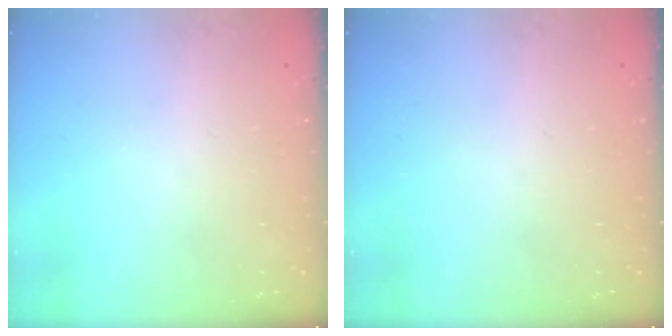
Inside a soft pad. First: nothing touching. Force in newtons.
{"total": 0.0}